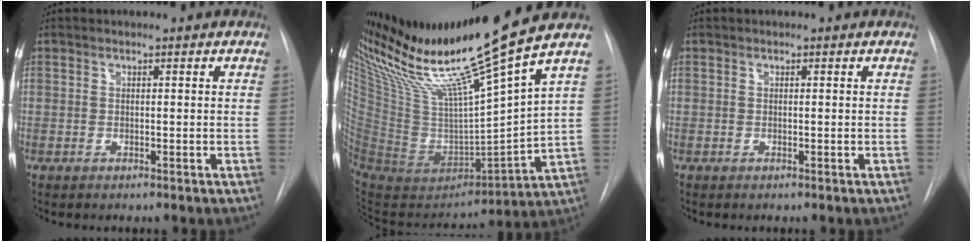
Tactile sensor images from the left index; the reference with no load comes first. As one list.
[{"total": 25.1, "force": [19.5, -1.5, 15.7], "torque": [-0.267, -0.040, 0.353]}, {"total": 0.0}]